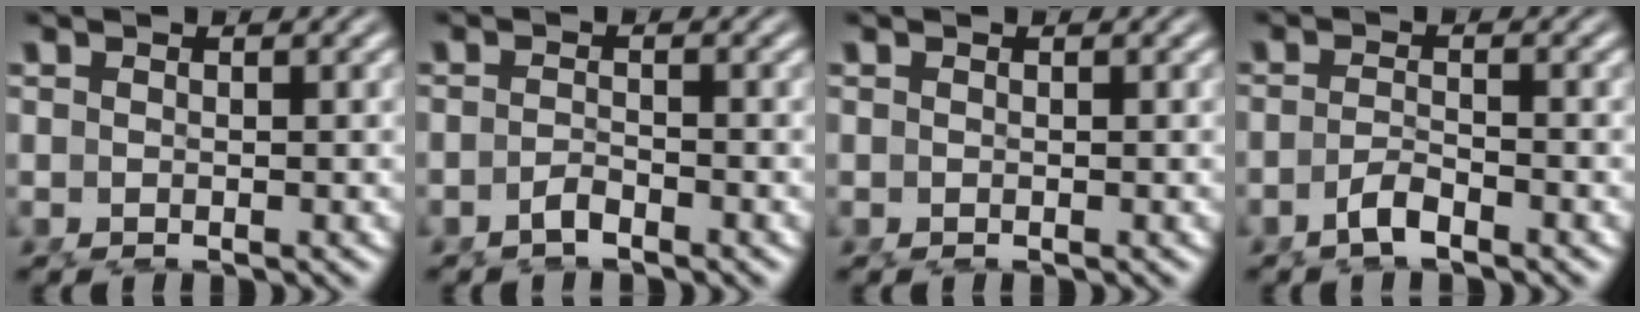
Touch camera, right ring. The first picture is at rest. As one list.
[{"total": 1.2, "force": [-1.1, -0.4, 0.2], "torque": [0.002, 0.001, -0.021]}, {"total": 0.0}, {"total": 1.6, "force": [-1.3, -0.5, 0.8], "torque": [-0.008, -0.002, -0.021]}]